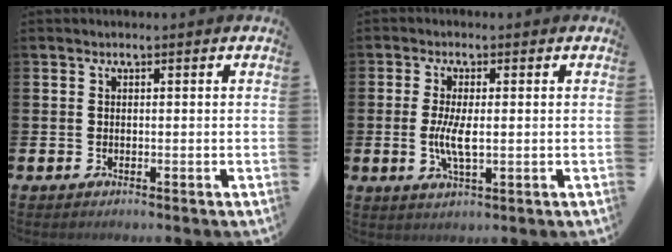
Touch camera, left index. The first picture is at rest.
{"total": 4.4, "force": [0.0, 1.5, 4.2], "torque": [-0.061, -0.003, -0.004]}